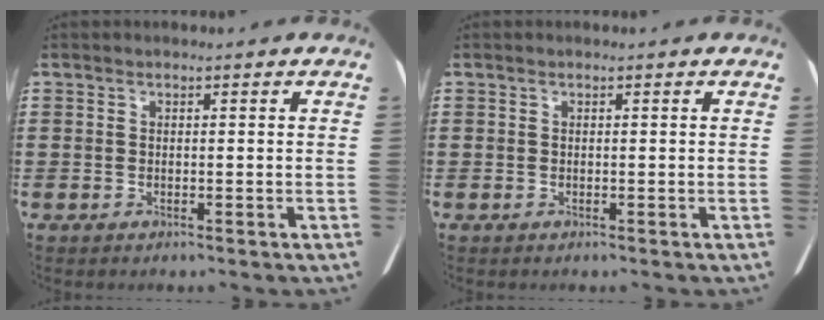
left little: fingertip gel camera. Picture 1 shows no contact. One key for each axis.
{"total": 0.0}